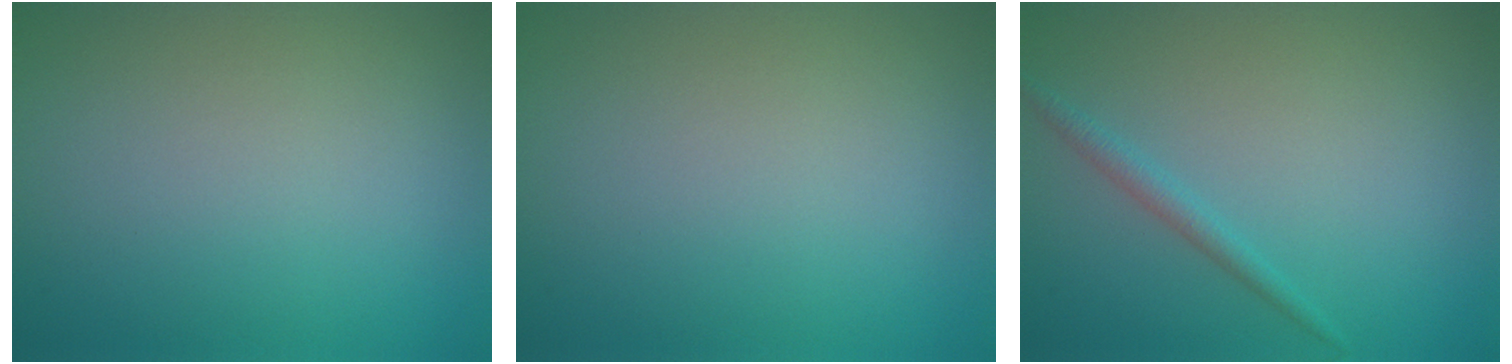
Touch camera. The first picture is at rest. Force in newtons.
{"total": 0.0}
{"total": 1.4, "press": 1.4, "slide": 0.0}